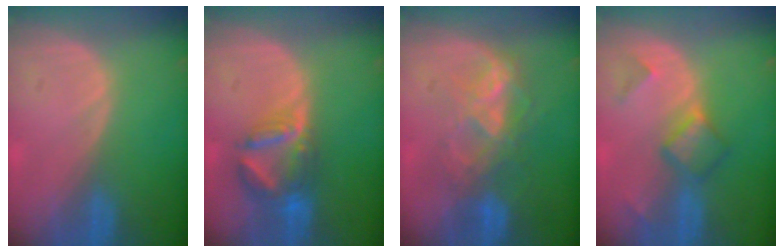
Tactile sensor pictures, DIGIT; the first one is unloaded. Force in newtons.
{"total": 7.2, "press": 6.4, "slide": 3.2}
{"total": 6.9, "press": 6.6, "slide": 1.9}
{"total": 4.9, "press": 4.7, "slide": 1.4}